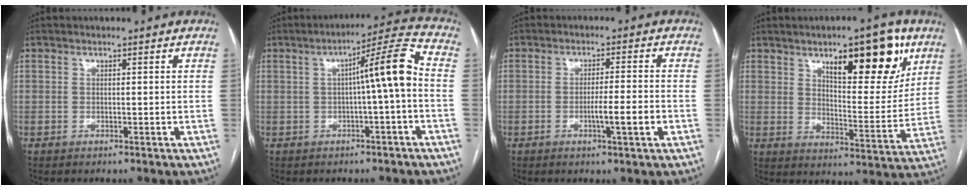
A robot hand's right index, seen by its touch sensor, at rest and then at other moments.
{"total": 8.6, "force": [-0.2, -0.2, 8.6], "torque": [-0.126, 0.027, -0.005]}
{"total": 5.2, "force": [-1.7, -0.2, 4.9], "torque": [-0.076, -0.005, -0.026]}
{"total": 14.7, "force": [8.3, 4.2, 11.4], "torque": [-0.154, -0.004, 0.125]}